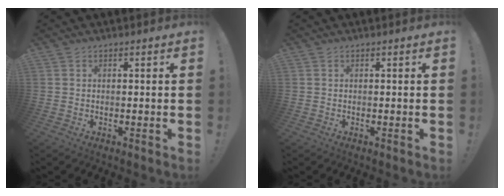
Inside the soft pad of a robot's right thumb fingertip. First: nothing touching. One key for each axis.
{"total": 0.0}